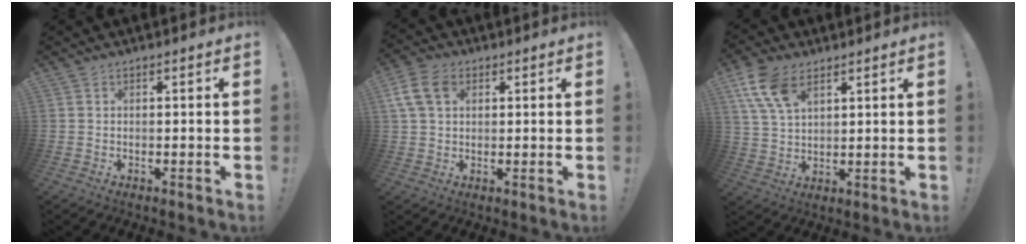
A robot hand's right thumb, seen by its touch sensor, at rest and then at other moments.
{"total": 9.7, "force": [3.4, 6.6, 6.1], "torque": [-0.118, -0.001, 0.069]}
{"total": 11.5, "force": [6.4, 6.7, 6.9], "torque": [-0.134, -0.017, 0.123]}